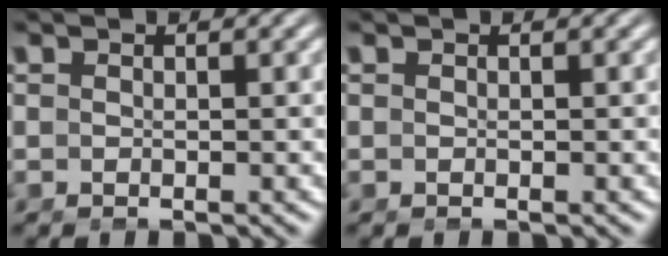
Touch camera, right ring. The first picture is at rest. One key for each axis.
{"total": 0.0}